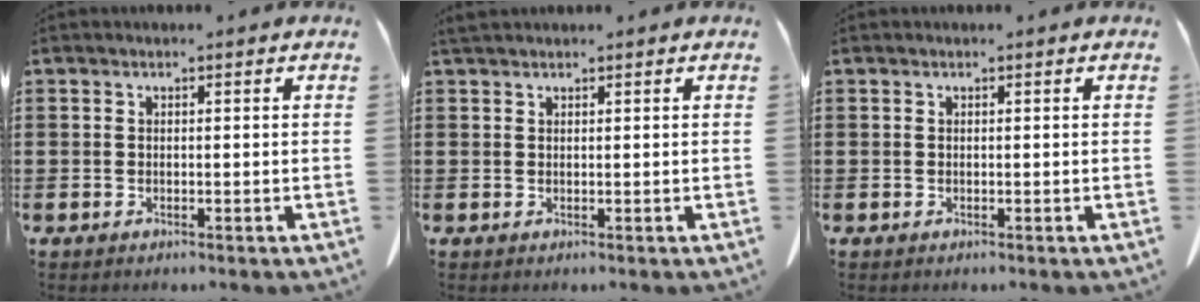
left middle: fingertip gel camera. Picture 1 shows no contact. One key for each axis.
{"total": 0.9, "fx": 0.8, "fy": 0.3, "fz": 0.3, "tx": -0.009, "ty": 0.002, "tz": 0.015}
{"total": 0.0}